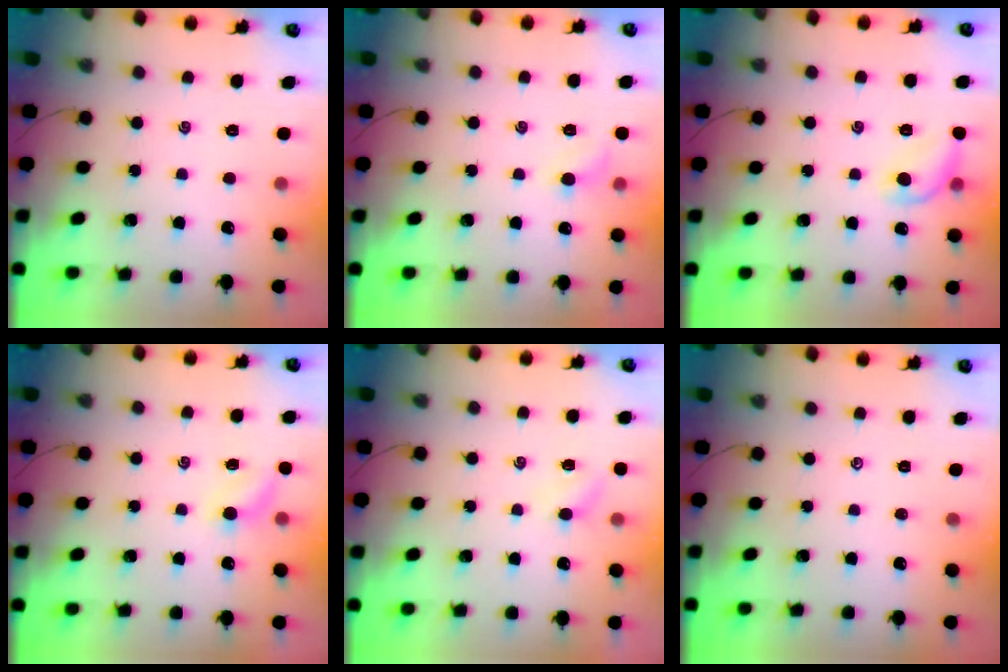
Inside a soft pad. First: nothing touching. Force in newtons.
{"total": 5.6, "press": 5.4, "slide": 1.5}
{"total": 8.8, "press": 8.8, "slide": 0.5}
{"total": 4.2, "press": 4.0, "slide": 1.3}
{"total": 2.3, "press": 2.2, "slide": 0.8}
{"total": 0.0}